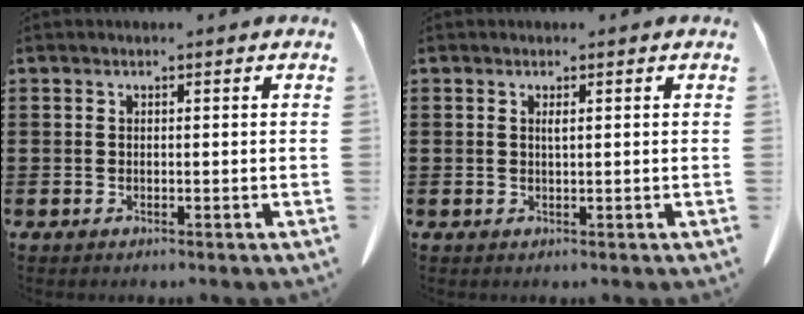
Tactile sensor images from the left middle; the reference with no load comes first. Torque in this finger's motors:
{"motor_torque": [0.02, 0.38, 0.12, 0.13]}